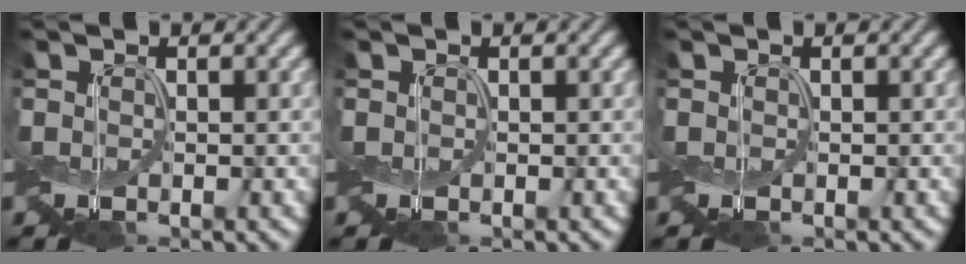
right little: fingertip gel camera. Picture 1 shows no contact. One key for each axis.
{"total": 0.0}
{"total": 0.0}